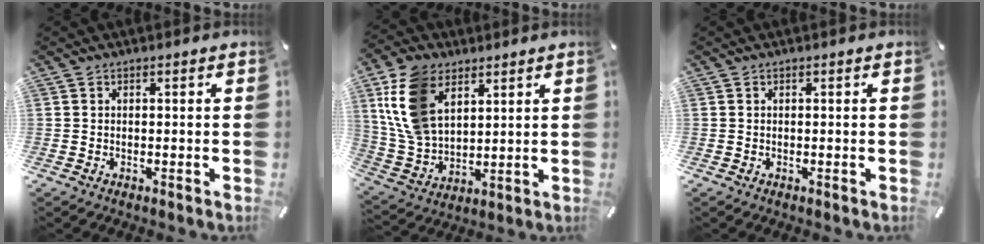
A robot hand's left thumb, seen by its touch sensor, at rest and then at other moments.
{"total": 14.5, "force": [6.5, 9.7, 8.7], "torque": [-0.225, -0.010, 0.120]}
{"total": 0.0}